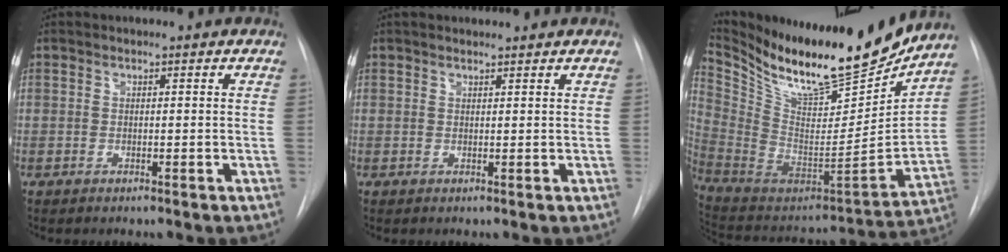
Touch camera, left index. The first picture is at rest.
{"total": 3.6, "force": [3.4, 0.3, 1.1], "torque": [-0.013, 0.021, 0.047]}
{"total": 24.1, "force": [20.9, 4.6, 11.1], "torque": [-0.201, -0.052, 0.346]}